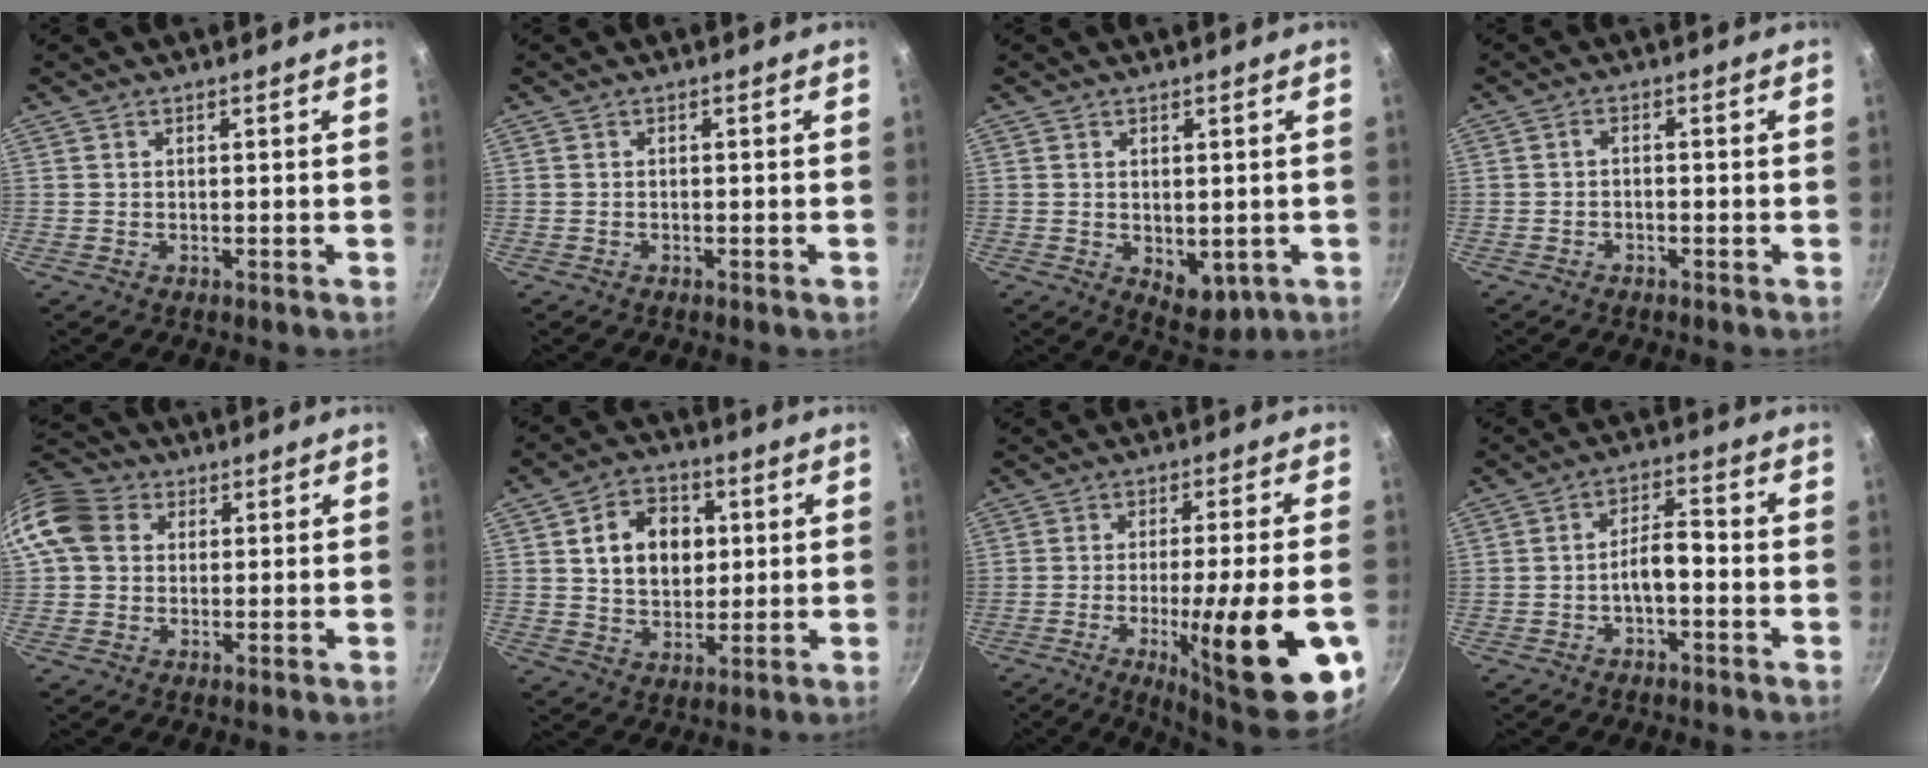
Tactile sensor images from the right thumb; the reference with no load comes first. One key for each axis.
{"total": 0.6, "fx": -0.4, "fy": 0.0, "fz": 0.3, "tx": -0.012, "ty": 0.005, "tz": -0.009}
{"total": 6.0, "fx": -0.7, "fy": 3.8, "fz": 4.5, "tx": -0.047, "ty": -0.013, "tz": 0.001}
{"total": 1.4, "fx": -1.0, "fy": 0.6, "fz": 0.7, "tx": -0.014, "ty": 0.012, "tz": -0.020}
{"total": 11.0, "fx": 2.3, "fy": 9.1, "fz": 5.7, "tx": -0.094, "ty": 0.019, "tz": 0.025}
{"total": 11.7, "fx": 2.3, "fy": 8.8, "fz": 7.4, "tx": -0.086, "ty": 0.001, "tz": 0.035}
{"total": 21.9, "fx": -6.9, "fy": 4.1, "fz": 20.4, "tx": -0.269, "ty": 0.009, "tz": -0.091}
{"total": 5.1, "fx": -2.1, "fy": 2.1, "fz": 4.2, "tx": -0.061, "ty": 0.033, "tz": -0.037}